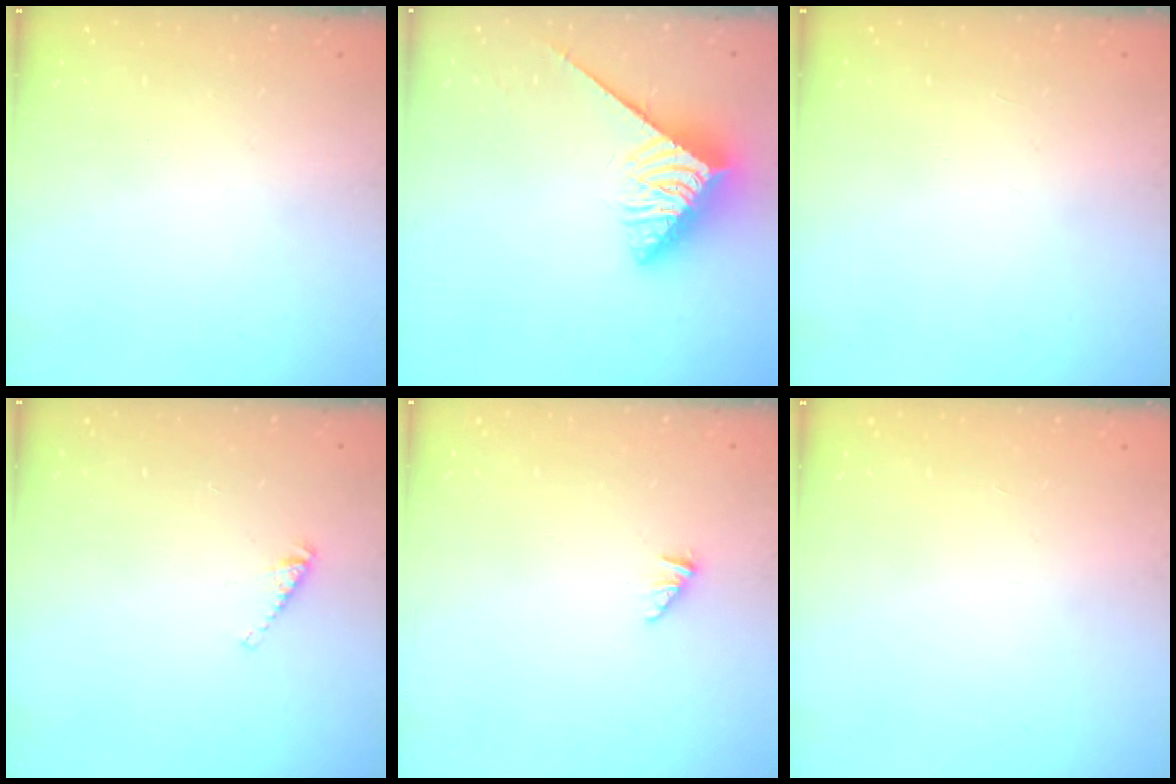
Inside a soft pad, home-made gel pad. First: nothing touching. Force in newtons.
{"total": 3.7, "press": 3.7, "slide": 0.6}
{"total": 0.0}
{"total": 3.6, "press": 3.5, "slide": 0.4}
{"total": 0.8, "press": 0.8, "slide": 0.2}
{"total": 0.0}